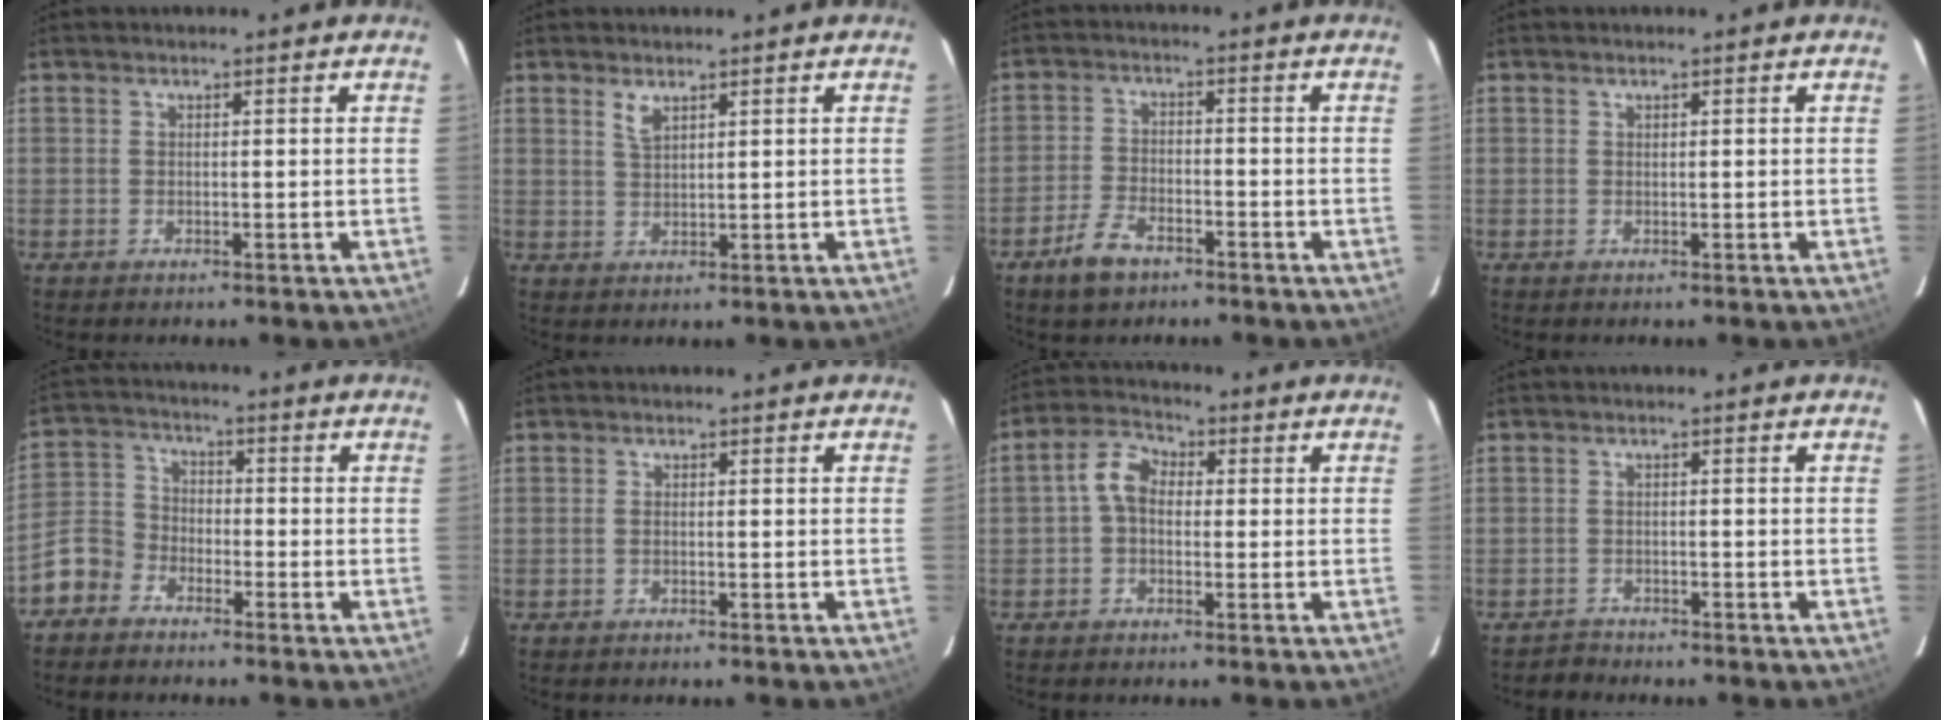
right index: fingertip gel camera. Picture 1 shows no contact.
{"total": 2.4, "force": [1.6, 0.9, 1.6], "torque": [-0.029, 0.000, 0.031]}
{"total": 6.2, "force": [-4.2, 3.0, 3.3], "torque": [-0.086, 0.000, -0.080]}
{"total": 0.0}
{"total": 7.3, "force": [-4.7, 5.3, 1.8], "torque": [-0.046, 0.024, -0.105]}
{"total": 0.7, "force": [-0.2, 0.4, 0.5], "torque": [-0.010, 0.001, -0.005]}
{"total": 5.0, "force": [-0.2, 3.6, 3.4], "torque": [-0.066, 0.020, -0.008]}
{"total": 1.7, "force": [-1.6, 0.6, -0.5], "torque": [0.002, 0.006, -0.029]}